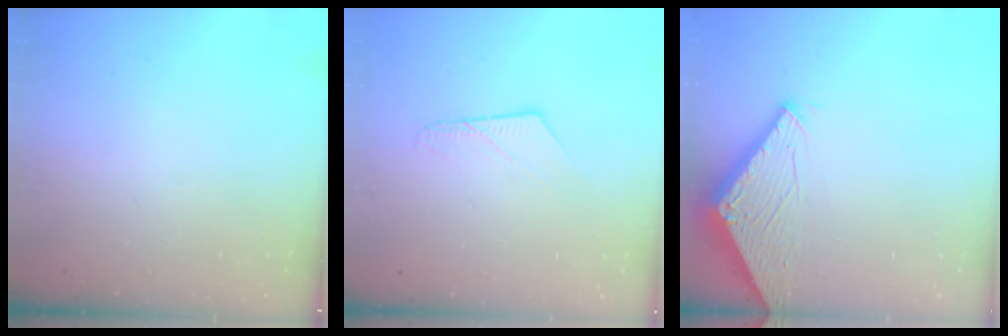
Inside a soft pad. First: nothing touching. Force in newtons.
{"total": 6.6, "press": 6.5, "slide": 0.5}
{"total": 2.8, "press": 2.8, "slide": 0.2}